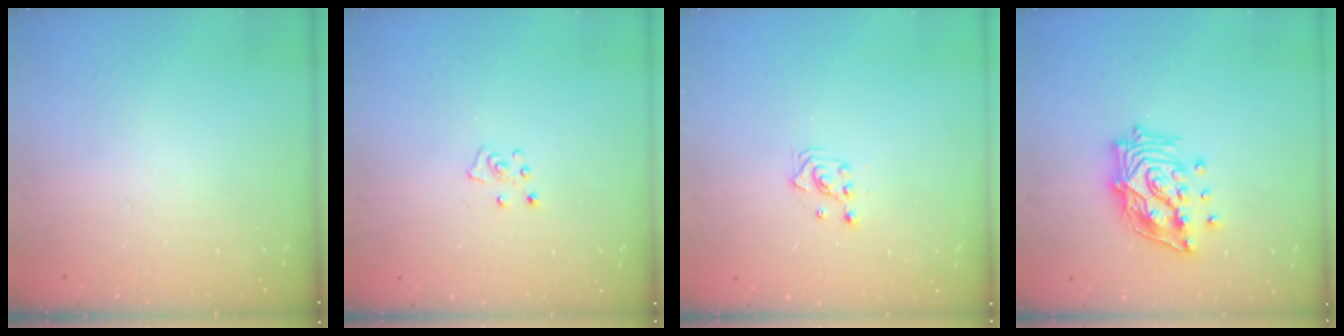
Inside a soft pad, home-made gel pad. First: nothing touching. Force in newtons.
{"total": 5.0, "press": 5.0, "slide": 0.3}
{"total": 2.5, "press": 2.5, "slide": 0.3}
{"total": 17.3, "press": 17.1, "slide": 2.3}